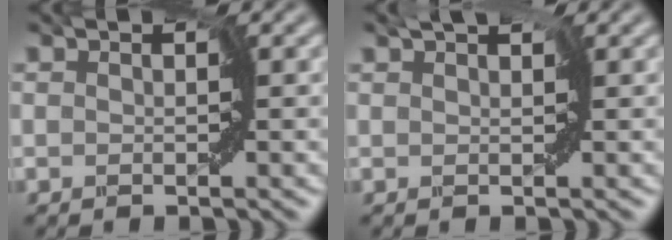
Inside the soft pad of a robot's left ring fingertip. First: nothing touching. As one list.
[{"total": 2.2, "force": [1.3, 1.1, 1.3], "torque": [-0.014, 0.014, 0.004]}]